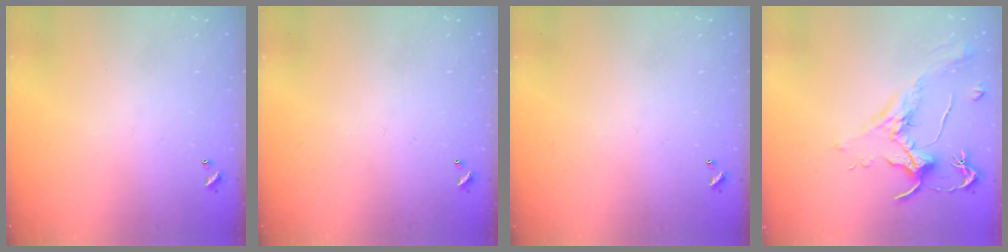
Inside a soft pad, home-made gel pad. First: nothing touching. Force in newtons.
{"total": 0.0}
{"total": 0.0}
{"total": 1.9, "press": 1.7, "slide": 0.8}